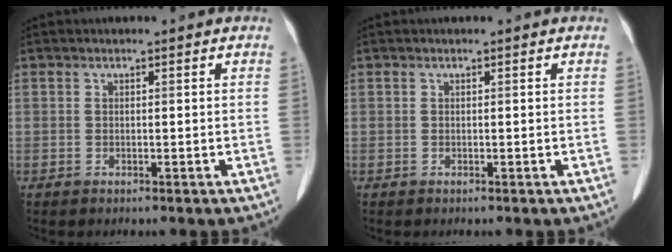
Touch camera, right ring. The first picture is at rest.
{"total": 0.0}